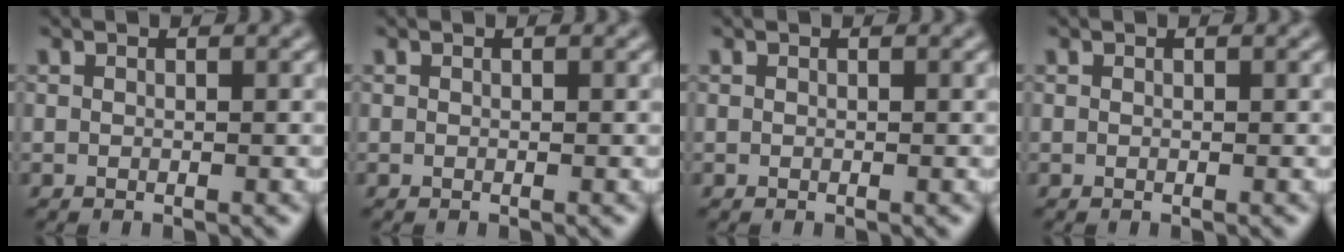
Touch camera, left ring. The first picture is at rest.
{"total": 0.0}
{"total": 0.0}
{"total": 0.0}